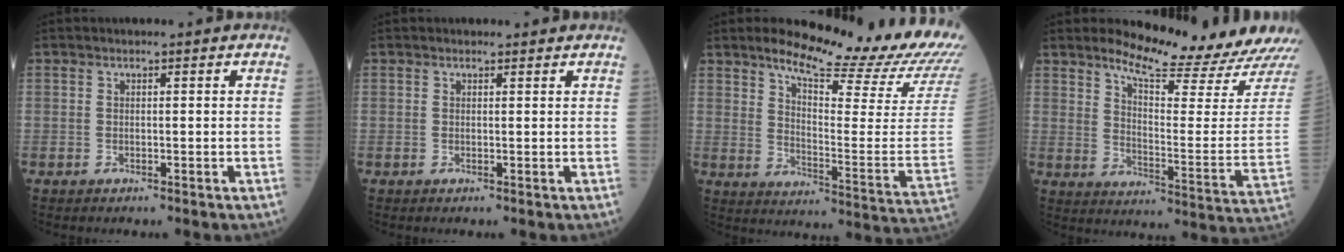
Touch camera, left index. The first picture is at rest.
{"total": 0.7, "force": [0.7, 0.2, 0.0], "torque": [-0.008, -0.002, 0.008]}
{"total": 21.9, "force": [19.3, 1.1, 10.2], "torque": [-0.153, -0.094, 0.246]}
{"total": 15.3, "force": [14.5, -0.7, 4.9], "torque": [-0.078, -0.083, 0.189]}